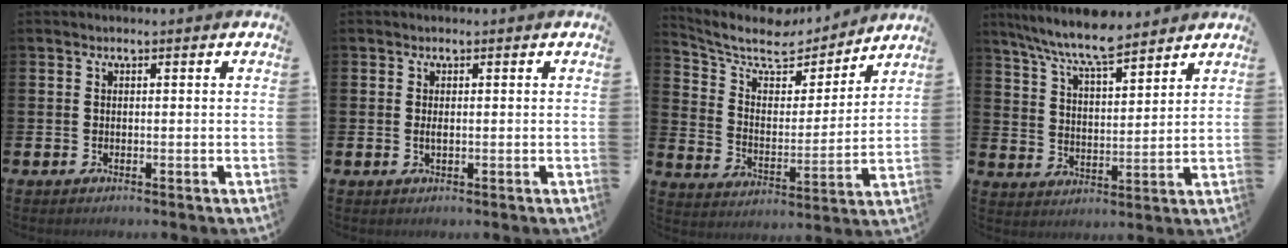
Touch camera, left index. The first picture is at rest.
{"total": 0.8, "force": [0.0, 0.2, 0.7], "torque": [-0.012, 0.000, -0.002]}
{"total": 7.9, "force": [6.5, 3.6, 2.8], "torque": [-0.090, -0.047, 0.108]}
{"total": 8.3, "force": [7.5, 1.0, 3.3], "torque": [-0.092, -0.035, 0.136]}